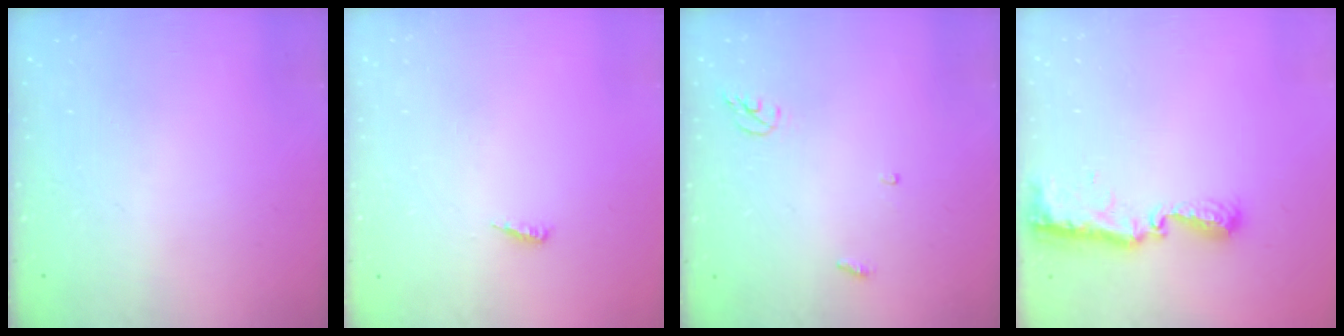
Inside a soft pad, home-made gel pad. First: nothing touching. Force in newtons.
{"total": 3.9, "press": 3.9, "slide": 0.4}
{"total": 3.8, "press": 3.8, "slide": 0.4}
{"total": 8.8, "press": 8.8, "slide": 0.9}